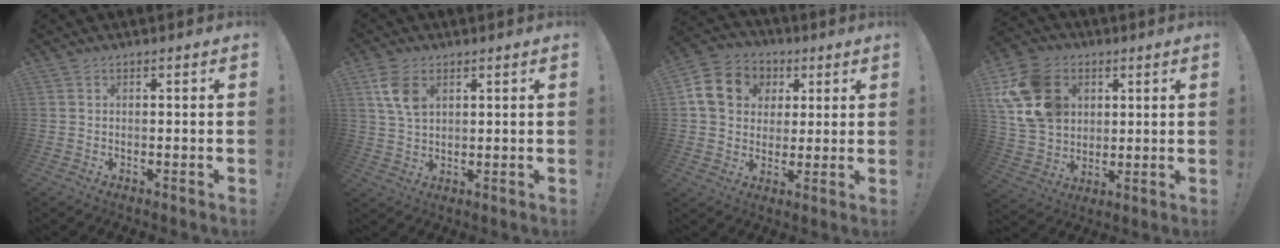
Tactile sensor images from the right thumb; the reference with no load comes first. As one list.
[{"total": 7.7, "force": [3.4, 4.5, 5.3], "torque": [-0.099, -0.008, 0.066]}, {"total": 13.7, "force": [3.9, 11.5, 6.3], "torque": [-0.092, -0.001, 0.083]}, {"total": 17.9, "force": [5.9, 14.2, 9.3], "torque": [-0.172, -0.015, 0.121]}]